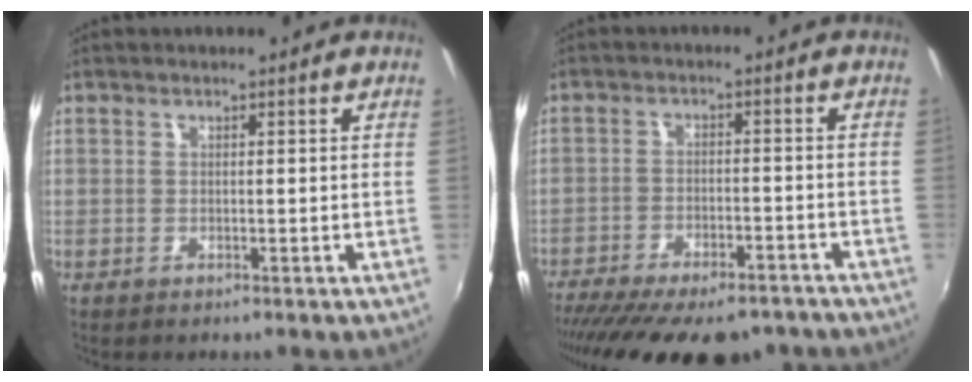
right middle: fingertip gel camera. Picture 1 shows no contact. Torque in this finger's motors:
{"motor_torque": [1.08, -1.06, 0.41, 0.21]}